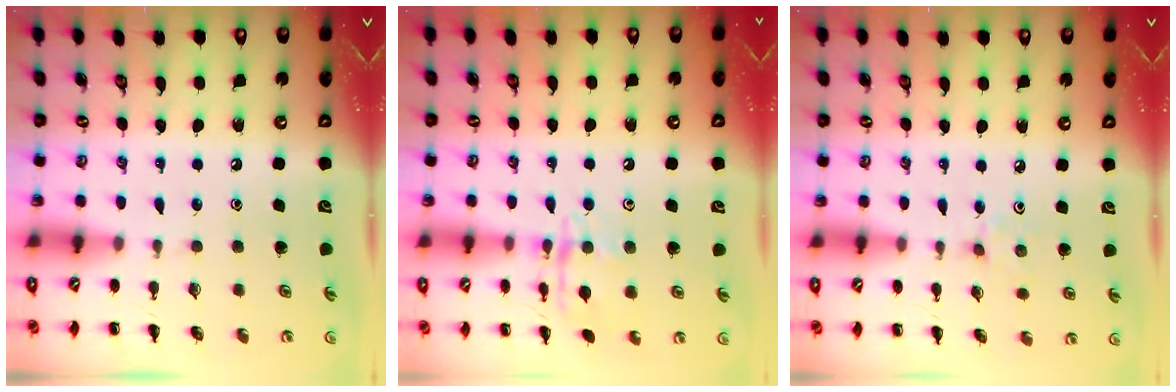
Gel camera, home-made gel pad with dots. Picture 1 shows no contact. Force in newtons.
{"total": 11.1, "press": 11.1, "slide": 0.6}
{"total": 2.5, "press": 2.4, "slide": 0.9}